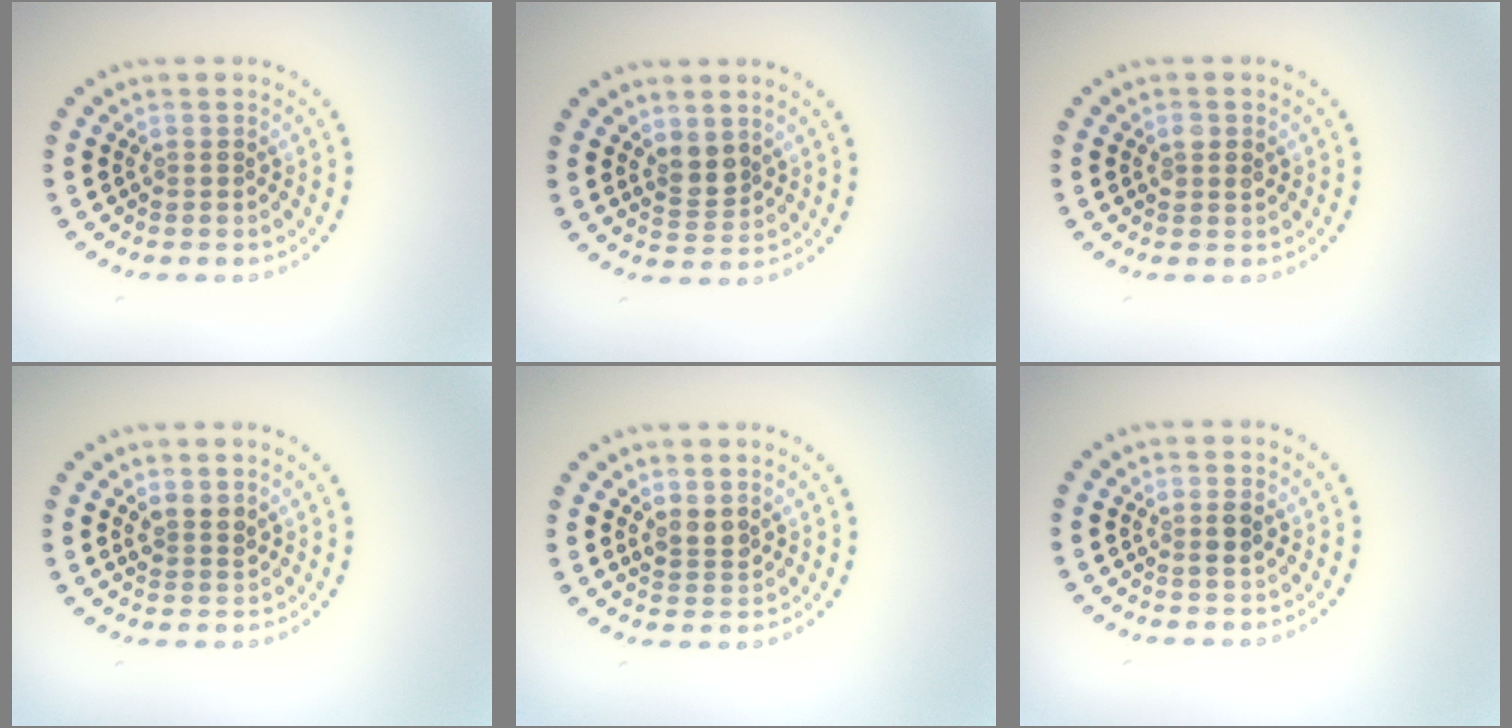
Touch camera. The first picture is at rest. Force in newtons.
{"total": 2.0, "press": 1.8, "slide": 1.0}
{"total": 1.2, "press": 1.1, "slide": 0.3}
{"total": 1.5, "press": 1.3, "slide": 0.7}
{"total": 1.7, "press": 1.5, "slide": 0.8}
{"total": 1.2, "press": 1.2, "slide": 0.4}